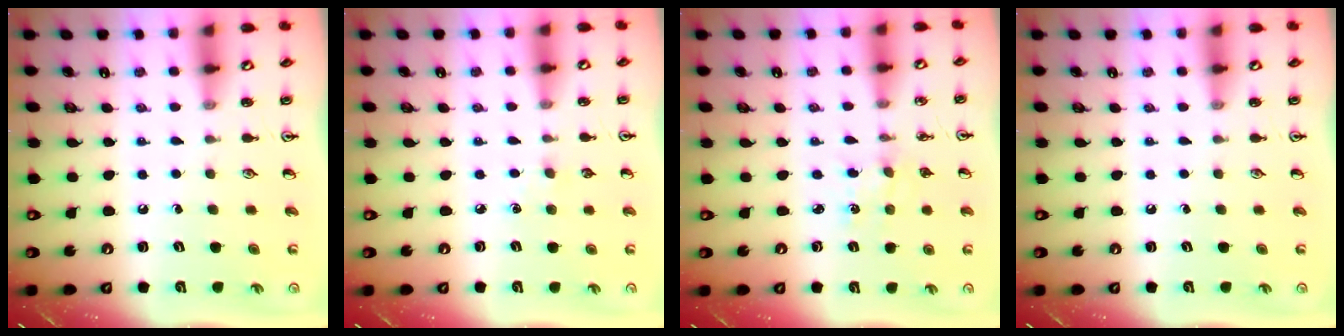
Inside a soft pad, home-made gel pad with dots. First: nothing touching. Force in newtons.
{"total": 3.6, "press": 3.6, "slide": 0.5}
{"total": 2.6, "press": 2.6, "slide": 0.3}
{"total": 0.0}